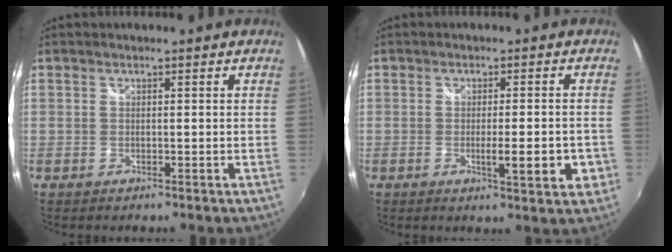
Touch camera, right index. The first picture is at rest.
{"total": 7.0, "force": [-2.3, 1.3, 6.5], "torque": [-0.101, -0.019, -0.029]}